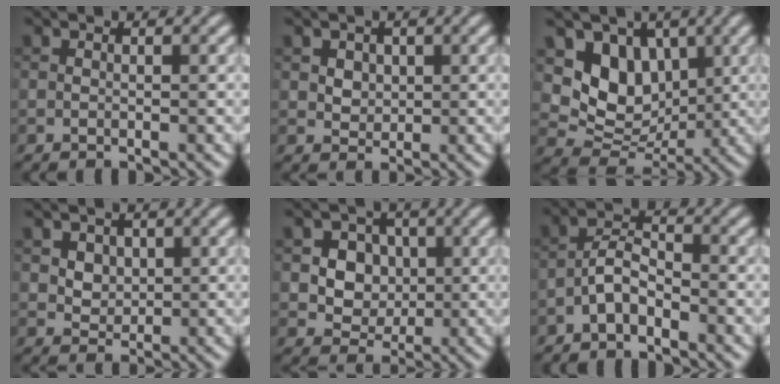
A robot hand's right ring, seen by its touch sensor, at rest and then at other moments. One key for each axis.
{"total": 2.6, "fx": 1.2, "fy": 2.0, "fz": 1.3, "tx": -0.033, "ty": 0.002, "tz": 0.032}
{"total": 6.9, "fx": 2.1, "fy": 5.4, "fz": 3.7, "tx": -0.058, "ty": -0.014, "tz": 0.029}
{"total": 3.0, "fx": 1.3, "fy": 2.3, "fz": 1.5, "tx": -0.036, "ty": 0.003, "tz": 0.034}
{"total": 5.9, "fx": 1.5, "fy": 5.1, "fz": 2.7, "tx": -0.043, "ty": 0.010, "tz": 0.026}
{"total": 2.8, "fx": -1.7, "fy": 1.1, "fz": 1.9, "tx": -0.035, "ty": 0.013, "tz": -0.041}